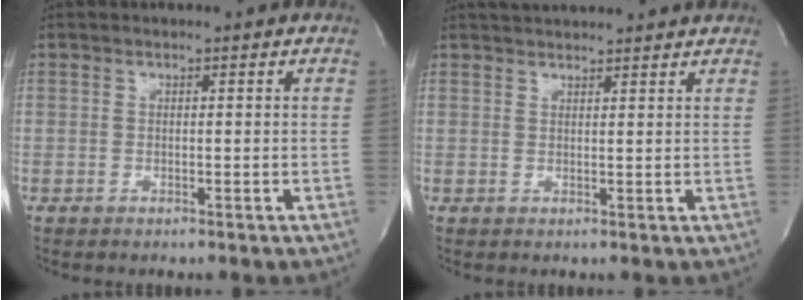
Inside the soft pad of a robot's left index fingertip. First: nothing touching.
{"total": 10.1, "force": [9.4, 0.9, 3.6], "torque": [-0.062, 0.025, 0.125]}